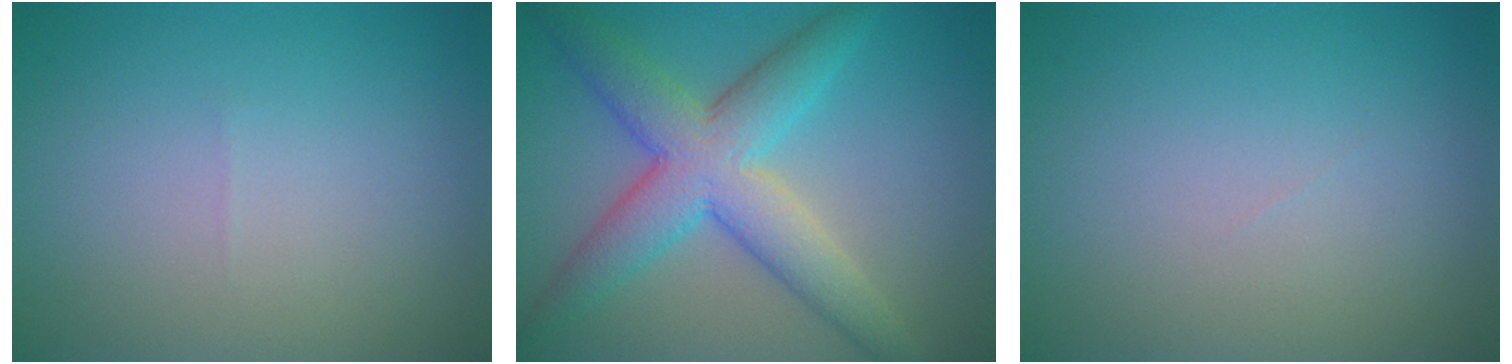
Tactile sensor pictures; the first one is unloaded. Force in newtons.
{"total": 7.2, "press": 7.2, "slide": 0.1}
{"total": 0.0}